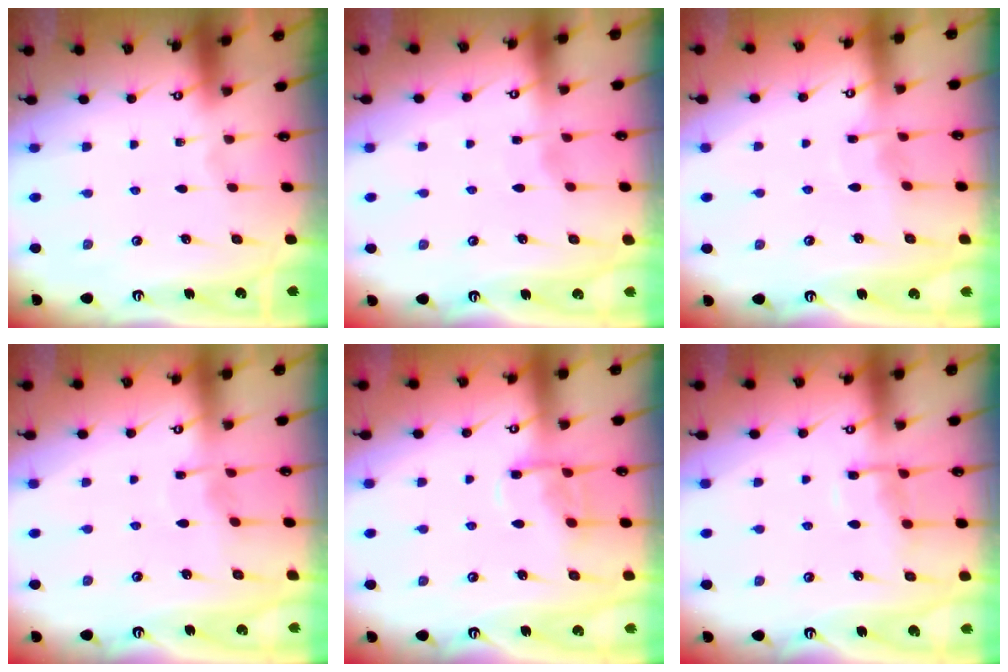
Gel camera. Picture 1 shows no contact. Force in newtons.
{"total": 2.6, "press": 2.5, "slide": 0.2}
{"total": 2.8, "press": 2.8, "slide": 0.3}
{"total": 3.0, "press": 2.9, "slide": 0.3}
{"total": 9.1, "press": 9.1, "slide": 0.8}
{"total": 9.7, "press": 9.7, "slide": 1.0}